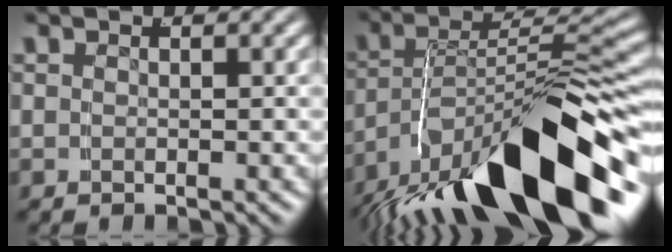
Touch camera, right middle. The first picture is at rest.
{"total": 15.4, "force": [-8.0, 6.3, 11.6], "torque": [-0.193, -0.010, -0.116]}